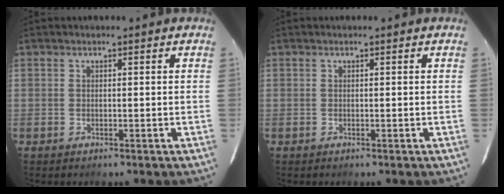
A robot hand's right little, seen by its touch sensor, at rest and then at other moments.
{"total": 0.0}